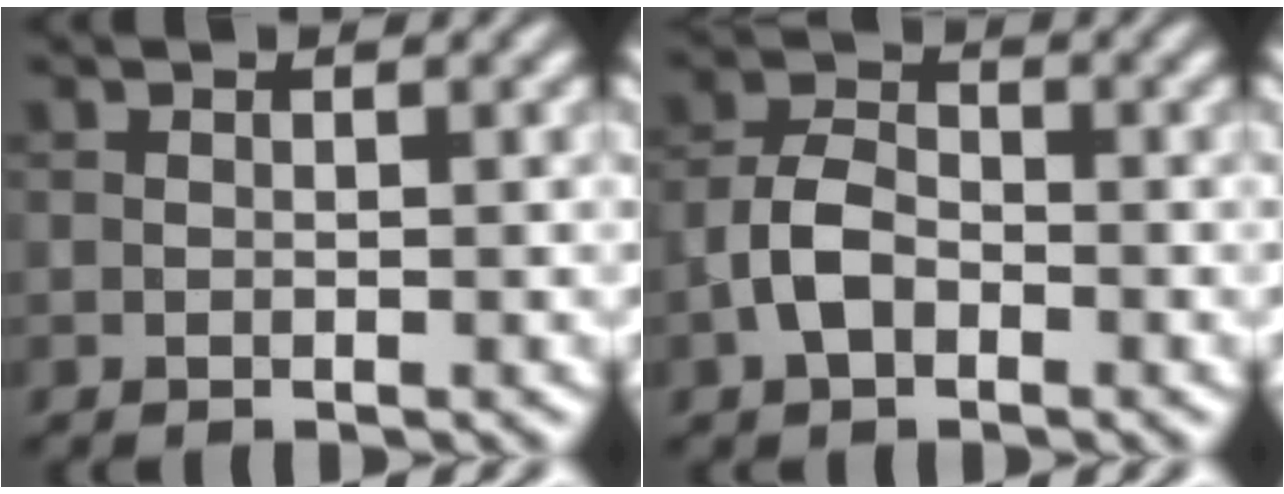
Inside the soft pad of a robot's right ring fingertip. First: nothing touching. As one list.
[{"total": 3.6, "force": [-1.6, 2.3, 2.3], "torque": [-0.045, 0.009, -0.038]}]